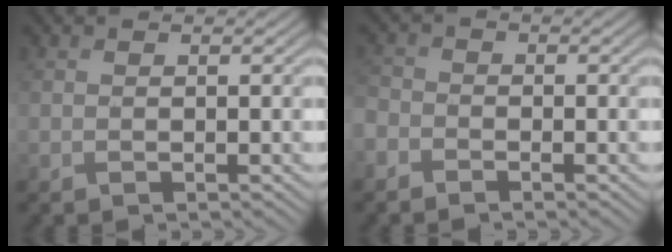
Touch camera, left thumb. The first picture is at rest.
{"total": 2.6, "force": [-1.9, 1.5, 0.8], "torque": [-0.022, -0.002, -0.054]}